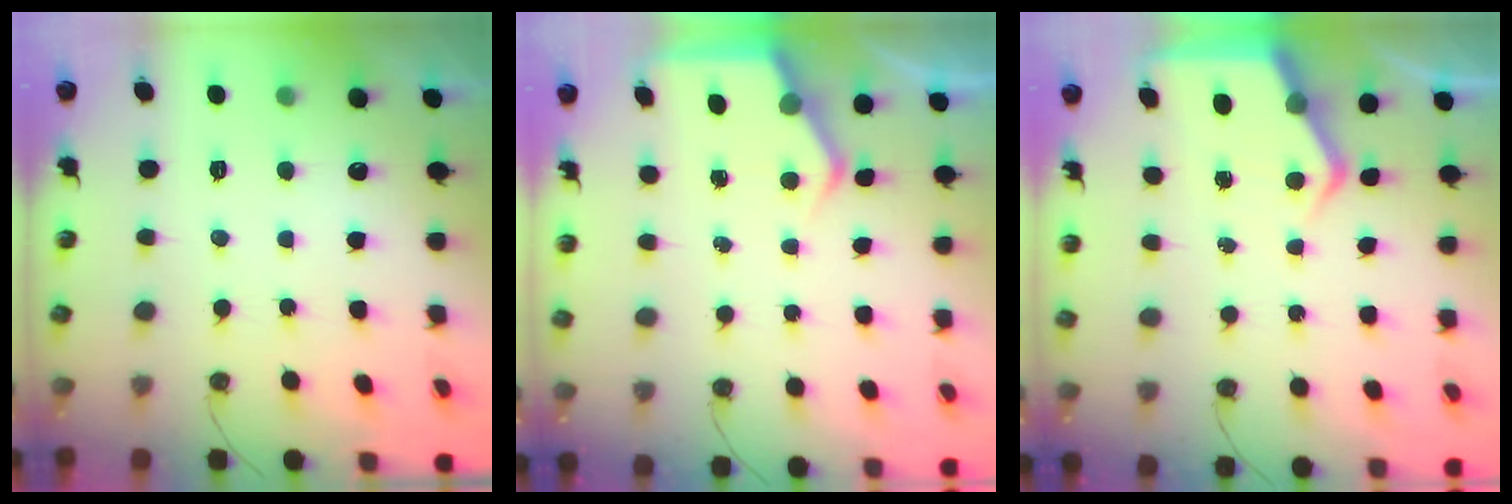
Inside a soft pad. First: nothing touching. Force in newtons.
{"total": 4.2, "press": 4.1, "slide": 0.5}
{"total": 4.8, "press": 4.8, "slide": 0.7}